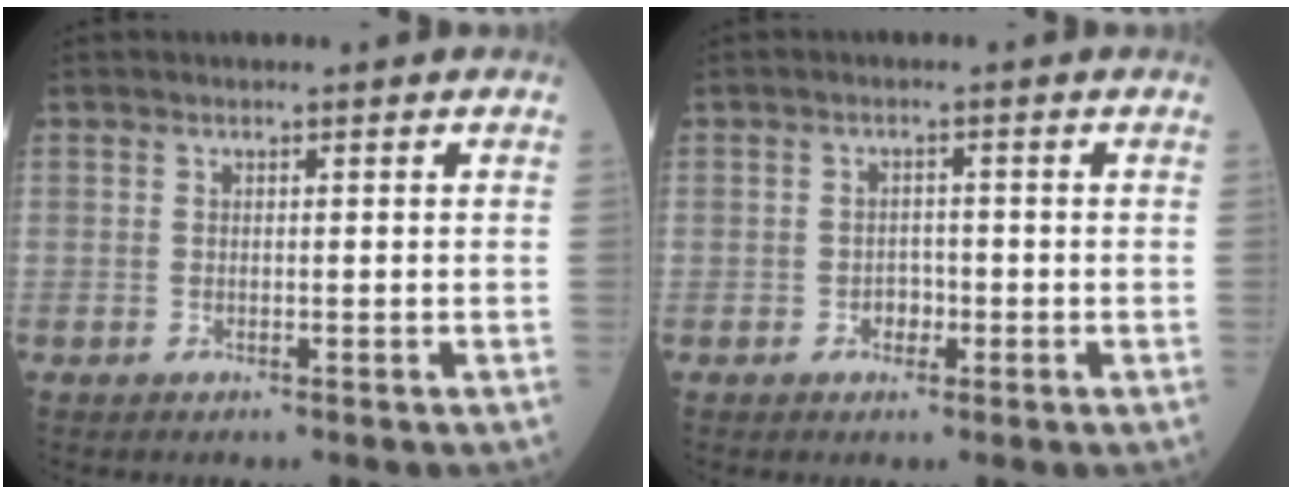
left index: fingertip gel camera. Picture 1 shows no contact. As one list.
[{"total": 1.7, "force": [-0.8, 1.2, 0.9], "torque": [-0.009, 0.005, -0.011]}]